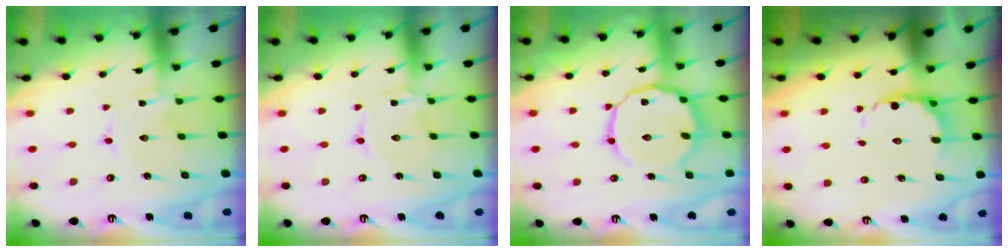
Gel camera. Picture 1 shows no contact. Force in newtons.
{"total": 0.0}
{"total": 13.4, "press": 13.3, "slide": 1.2}
{"total": 6.9, "press": 6.5, "slide": 2.5}